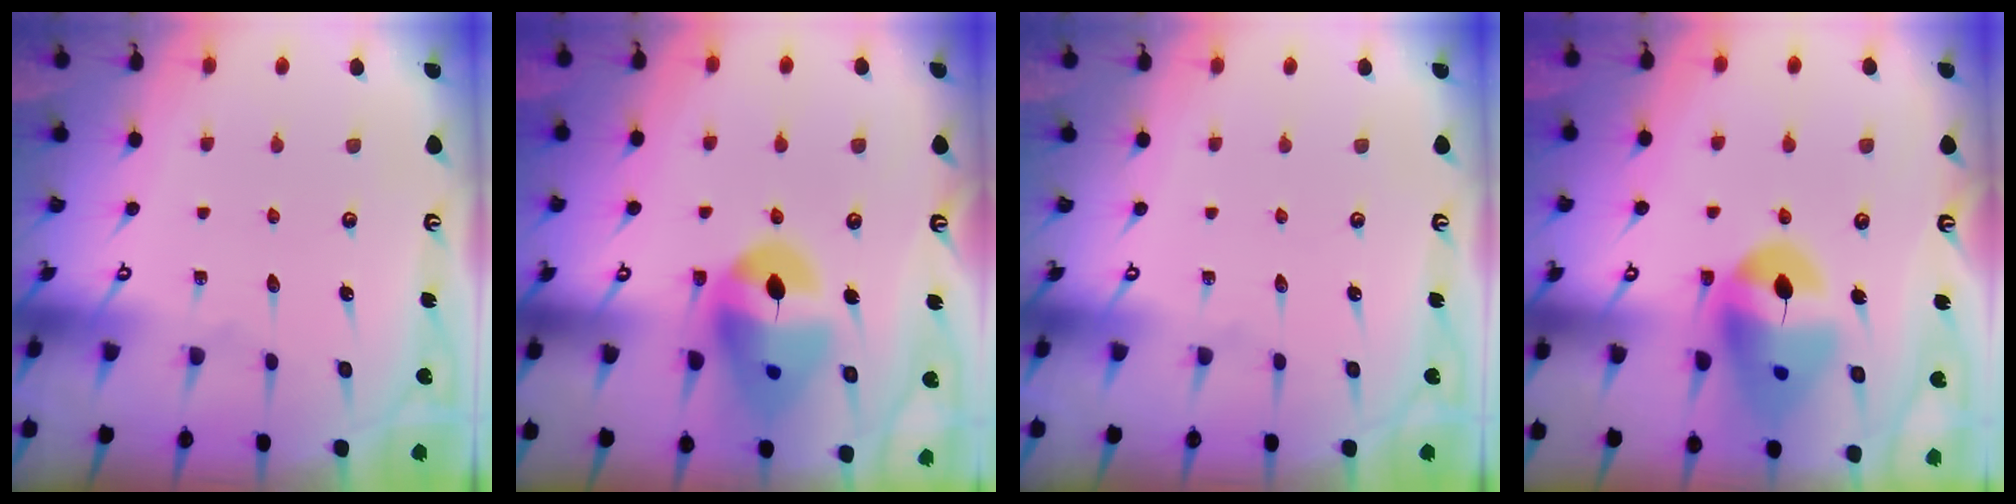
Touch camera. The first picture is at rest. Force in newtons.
{"total": 16.4, "press": 16.2, "slide": 2.3}
{"total": 0.0}
{"total": 16.2, "press": 16.1, "slide": 1.8}